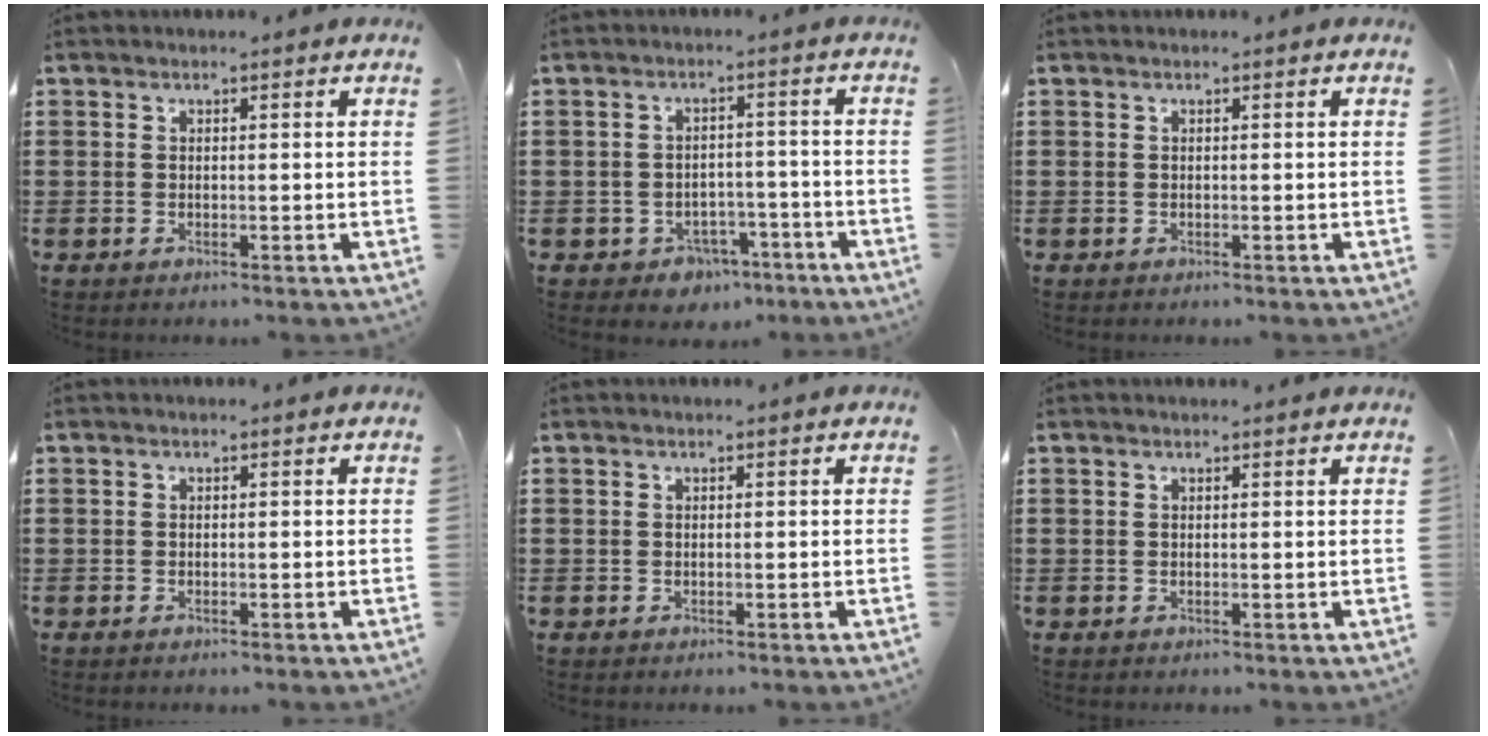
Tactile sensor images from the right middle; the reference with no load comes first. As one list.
[{"total": 3.3, "force": [-2.7, 1.8, 0.5], "torque": [-0.017, 0.006, -0.057]}, {"total": 0.0}, {"total": 0.0}, {"total": 0.0}, {"total": 0.0}]